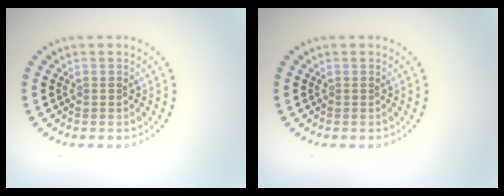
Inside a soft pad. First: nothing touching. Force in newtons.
{"total": 0.0}